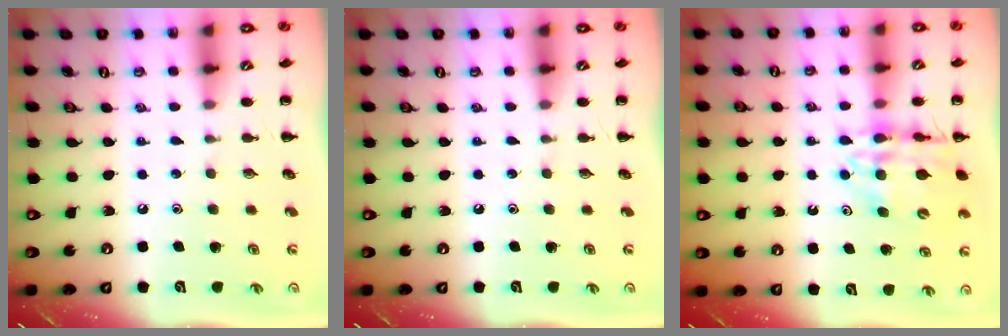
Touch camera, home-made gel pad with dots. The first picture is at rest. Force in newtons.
{"total": 0.0}
{"total": 13.1, "press": 12.6, "slide": 3.4}